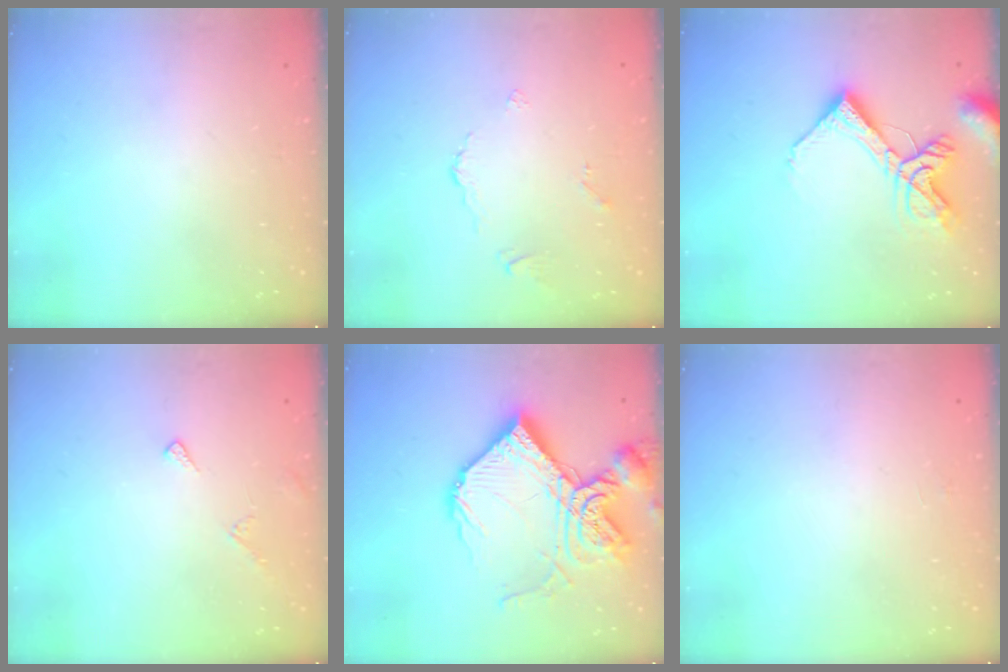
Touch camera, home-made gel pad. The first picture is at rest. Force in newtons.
{"total": 2.7, "press": 2.6, "slide": 0.6}
{"total": 13.1, "press": 13.0, "slide": 1.7}
{"total": 4.6, "press": 4.6, "slide": 0.4}
{"total": 22.7, "press": 22.5, "slide": 2.9}
{"total": 2.3, "press": 2.3, "slide": 0.2}